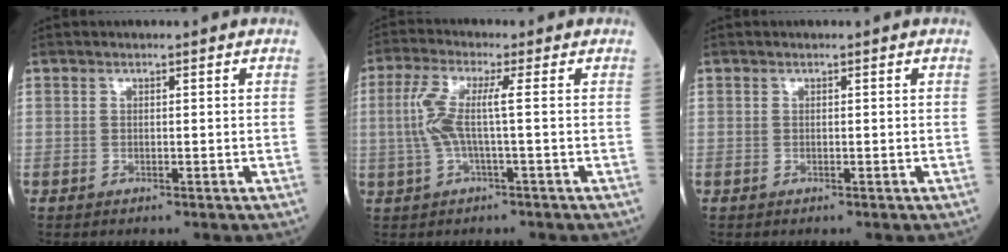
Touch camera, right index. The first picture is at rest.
{"total": 5.6, "force": [0.0, 0.3, 5.6], "torque": [-0.135, 0.016, 0.000]}
{"total": 0.0}